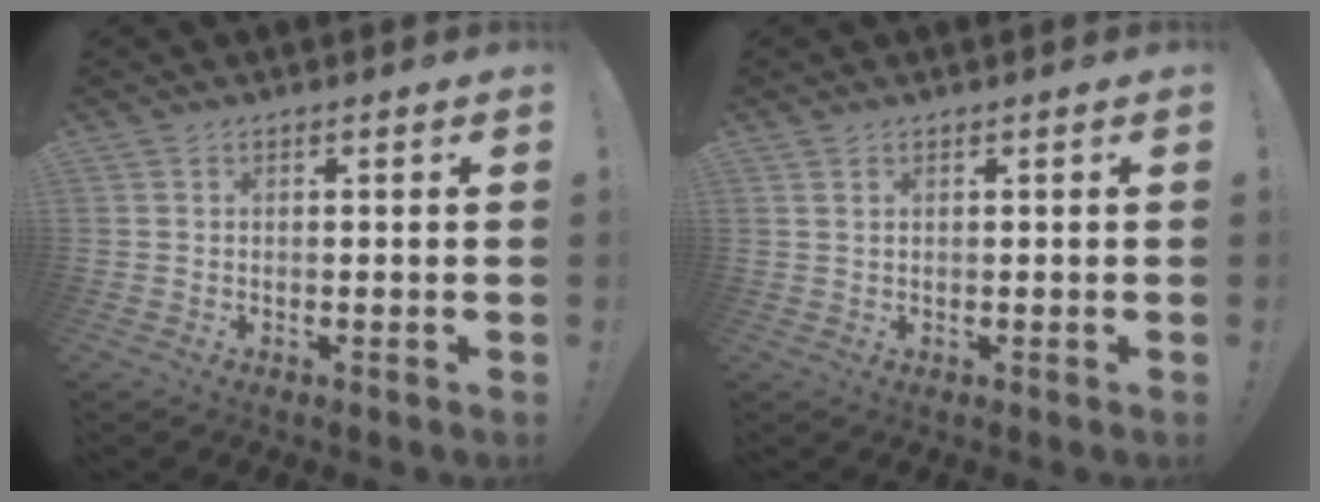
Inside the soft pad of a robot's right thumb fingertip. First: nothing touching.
{"total": 1.0, "force": [0.7, 0.3, 0.7], "torque": [-0.010, -0.002, 0.012]}